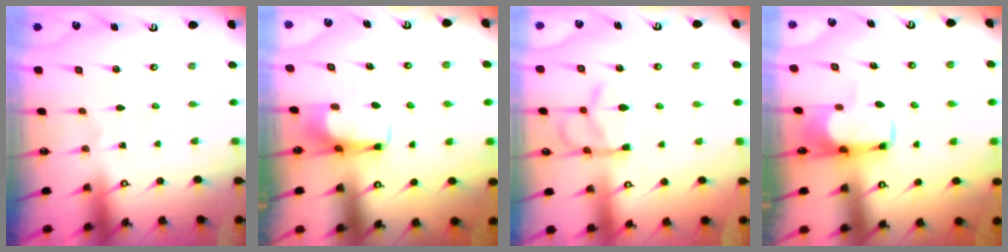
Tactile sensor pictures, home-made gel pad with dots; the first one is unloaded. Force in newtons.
{"total": 2.9, "press": 2.9, "slide": 0.4}
{"total": 13.0, "press": 12.9, "slide": 1.4}
{"total": 1.9, "press": 1.8, "slide": 0.4}